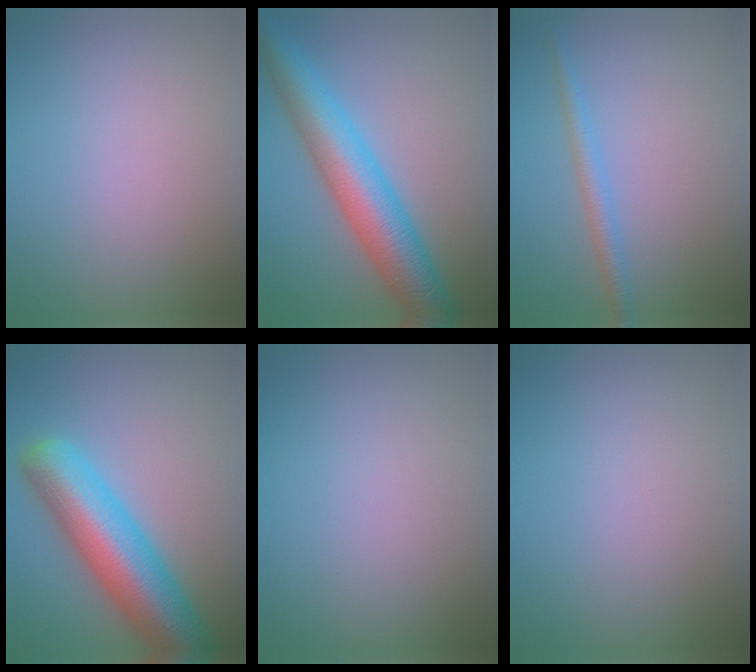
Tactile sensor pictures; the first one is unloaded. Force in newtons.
{"total": 8.7, "press": 8.7, "slide": 0.0}
{"total": 1.9, "press": 1.9, "slide": 0.1}
{"total": 10.1, "press": 10.1, "slide": 0.4}
{"total": 0.0}
{"total": 0.0}